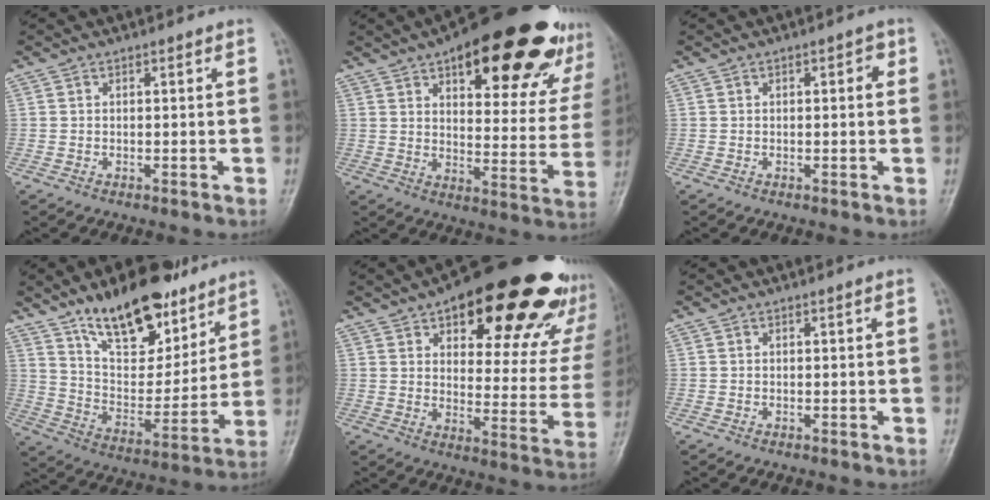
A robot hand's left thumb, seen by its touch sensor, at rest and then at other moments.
{"total": 28.2, "force": [17.9, 10.6, 19.0], "torque": [-0.221, -0.055, 0.240]}
{"total": 2.1, "force": [0.5, 1.0, 1.7], "torque": [-0.013, 0.004, 0.003]}
{"total": 20.1, "force": [13.8, 8.8, 11.7], "torque": [-0.132, -0.074, 0.235]}
{"total": 30.1, "force": [18.3, 12.2, 20.5], "torque": [-0.239, -0.053, 0.245]}
{"total": 0.0}